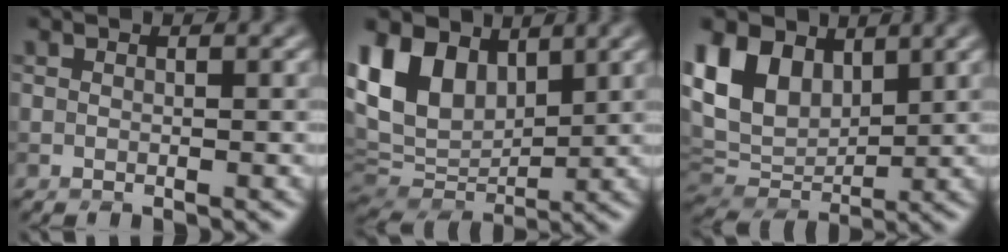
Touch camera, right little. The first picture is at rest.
{"total": 9.3, "force": [4.5, 5.9, 5.6], "torque": [-0.136, 0.015, 0.079]}
{"total": 8.2, "force": [3.8, 5.4, 4.9], "torque": [-0.120, 0.008, 0.066]}